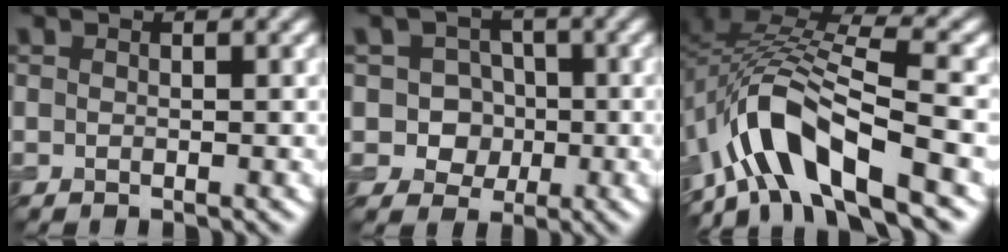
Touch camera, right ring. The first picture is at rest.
{"total": 4.8, "force": [-0.4, 4.6, 1.4], "torque": [-0.003, 0.023, -0.025]}
{"total": 10.0, "force": [-5.0, 3.8, 7.8], "torque": [-0.137, 0.018, -0.099]}